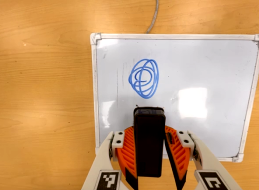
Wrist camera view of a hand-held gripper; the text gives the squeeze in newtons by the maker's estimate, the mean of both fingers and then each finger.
{"total": 6.7, "left": 4.8, "right": 8.6}